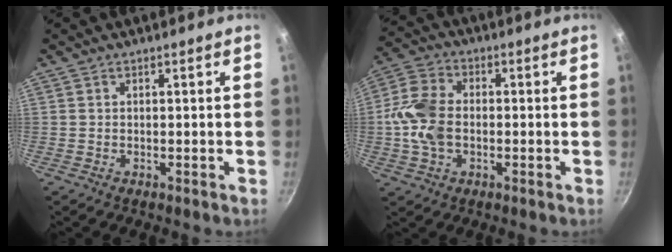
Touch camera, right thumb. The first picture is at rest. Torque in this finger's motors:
{"motor_torque": [1.91, 1.77, 1.46, -0.44, 0.11]}